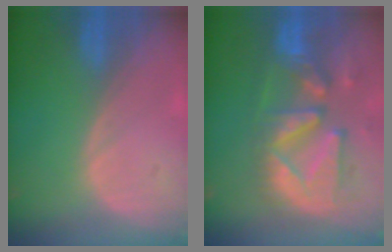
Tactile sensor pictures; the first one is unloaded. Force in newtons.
{"total": 13.3, "press": 11.4, "slide": 6.8}